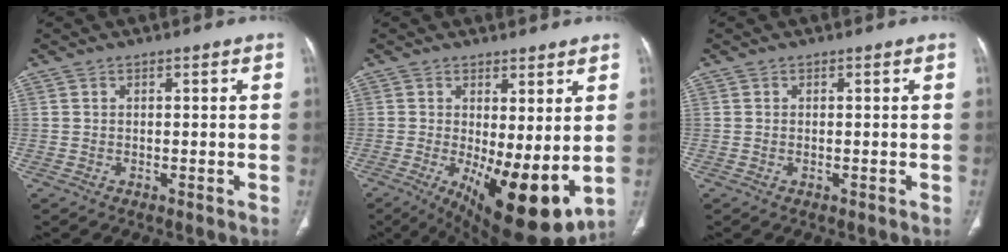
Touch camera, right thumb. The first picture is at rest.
{"total": 14.5, "force": [-1.6, 5.2, 13.5], "torque": [-0.205, -0.034, -0.004]}
{"total": 0.0}